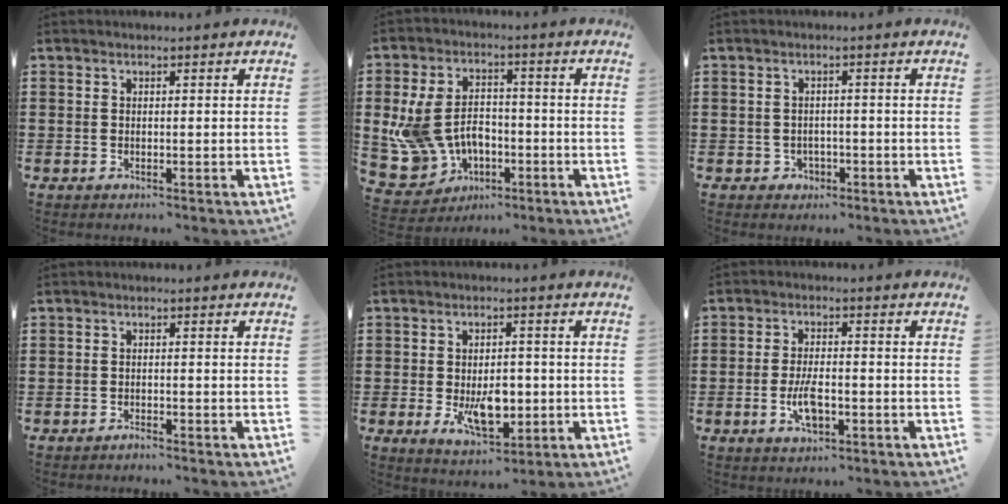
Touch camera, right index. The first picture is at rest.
{"total": 9.2, "force": [-1.2, 7.2, 5.6], "torque": [-0.160, 0.011, -0.021]}
{"total": 1.6, "force": [-0.7, 1.4, 0.3], "torque": [-0.013, 0.002, -0.018]}
{"total": 1.1, "force": [-1.0, 0.1, 0.3], "torque": [-0.009, -0.004, -0.019]}
{"total": 7.2, "force": [-1.3, 4.0, 5.9], "torque": [-0.096, 0.000, -0.023]}
{"total": 5.2, "force": [-1.6, 2.1, 4.4], "torque": [-0.096, 0.000, -0.033]}